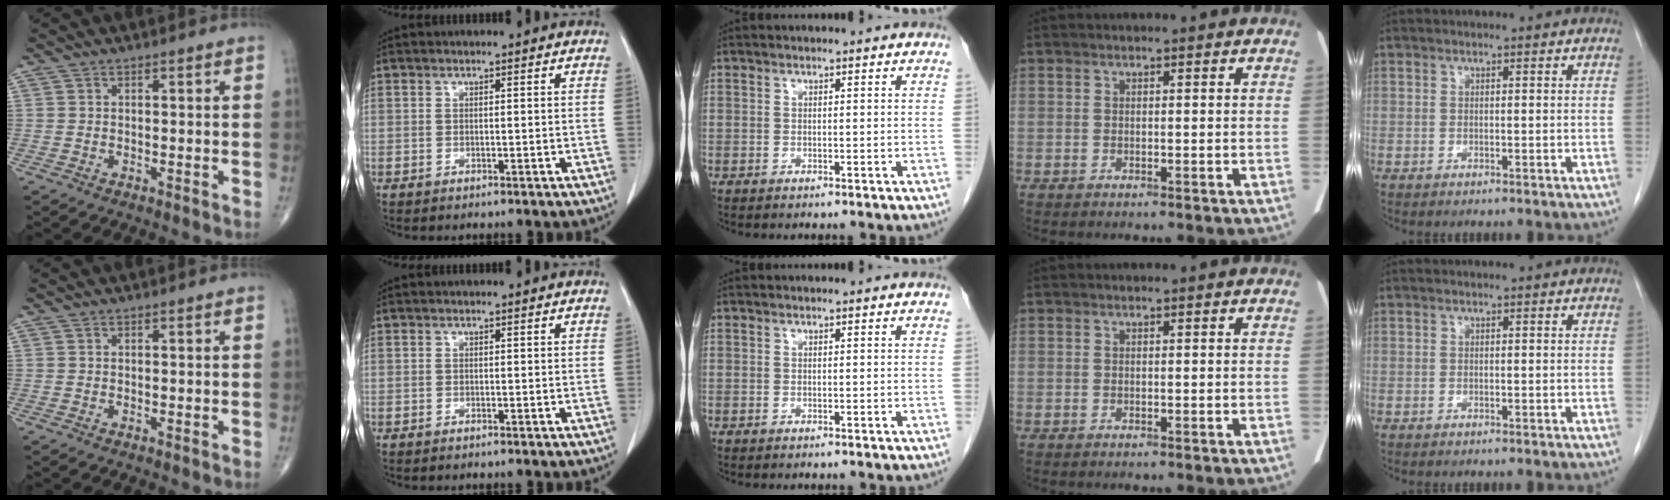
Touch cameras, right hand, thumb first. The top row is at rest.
{}